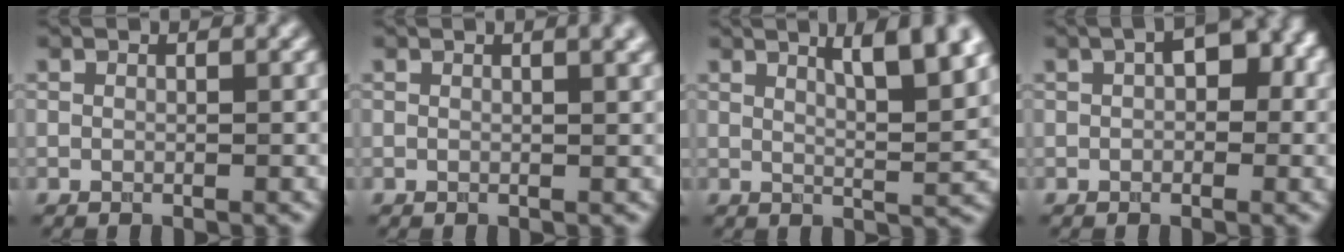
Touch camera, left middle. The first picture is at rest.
{"total": 2.6, "force": [1.2, 0.9, 2.1], "torque": [-0.014, 0.004, 0.011]}
{"total": 7.6, "force": [3.7, 2.2, 6.2], "torque": [-0.062, 0.016, 0.050]}
{"total": 3.5, "force": [0.7, 2.0, 2.9], "torque": [-0.033, 0.011, 0.003]}